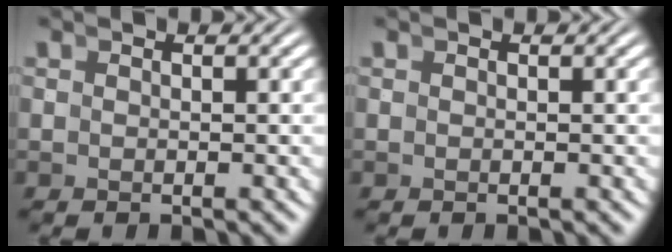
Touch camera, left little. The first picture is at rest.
{"total": 0.0}